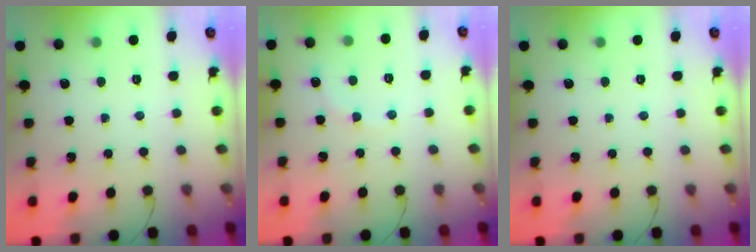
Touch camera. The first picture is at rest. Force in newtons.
{"total": 5.5, "press": 5.2, "slide": 1.5}
{"total": 0.0}